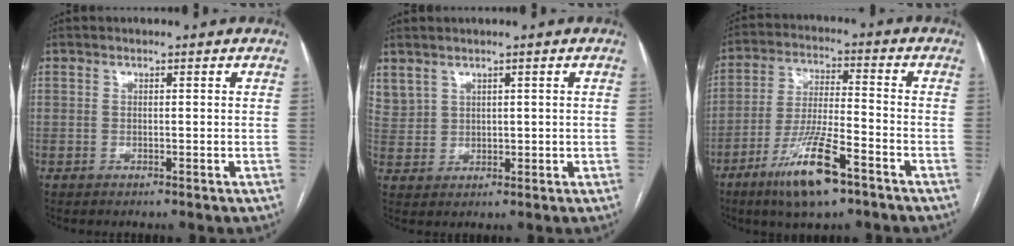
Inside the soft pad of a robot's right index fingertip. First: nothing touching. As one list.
[{"total": 3.6, "force": [2.6, 2.3, 0.9], "torque": [-0.022, 0.010, 0.065]}, {"total": 12.1, "force": [-7.2, 1.9, 9.5], "torque": [-0.187, -0.019, -0.128]}]